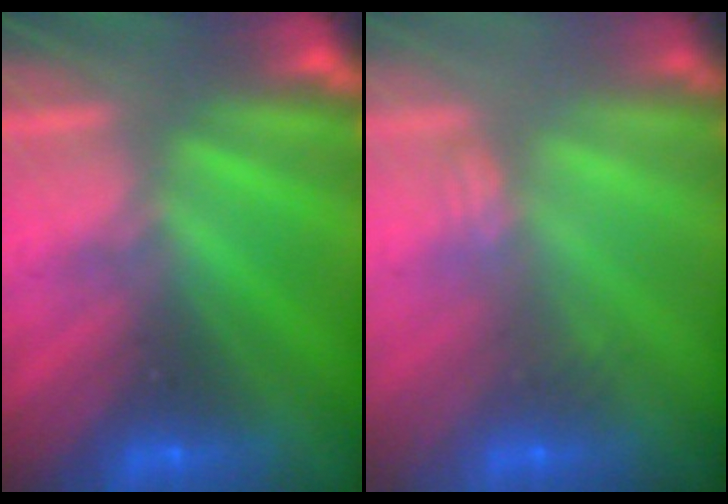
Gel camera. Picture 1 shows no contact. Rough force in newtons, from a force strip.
{"total": 2.4}